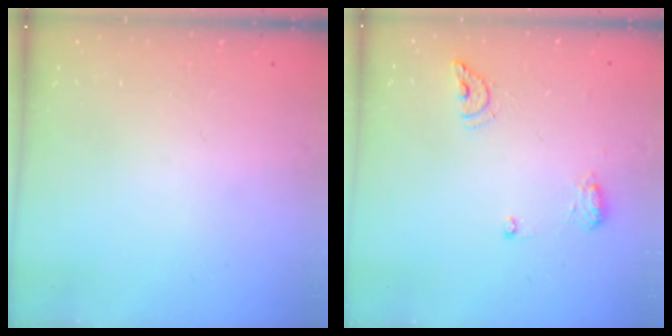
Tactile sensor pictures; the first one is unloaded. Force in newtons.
{"total": 7.7, "press": 7.6, "slide": 1.3}